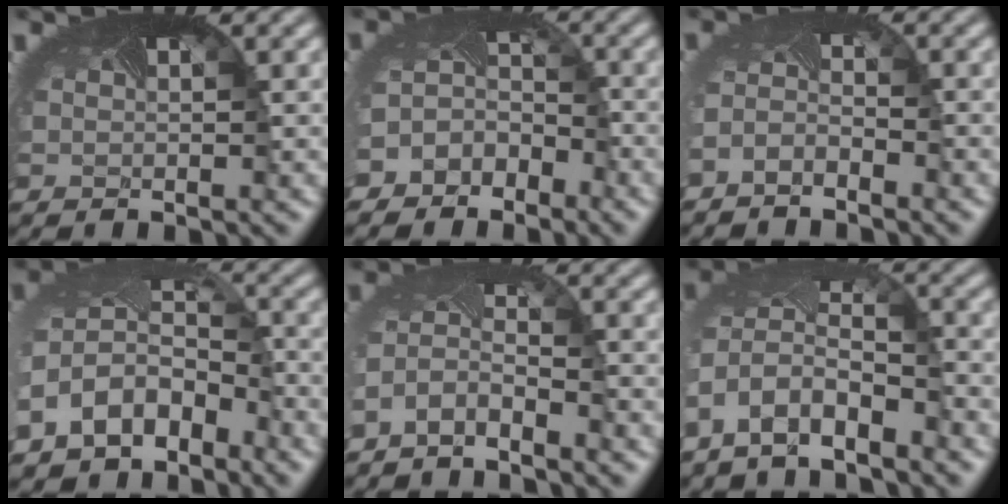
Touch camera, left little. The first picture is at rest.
{"total": 4.7, "force": [-3.6, 2.9, 0.2], "torque": [-0.009, 0.000, -0.054]}
{"total": 2.1, "force": [-2.1, 0.4, -0.2], "torque": [-0.019, -0.012, -0.047]}
{"total": 8.3, "force": [-4.3, 6.0, 3.9], "torque": [-0.107, -0.022, -0.078]}
{"total": 2.8, "force": [-2.6, 0.7, 0.7], "torque": [-0.039, -0.010, -0.059]}
{"total": 5.9, "force": [-3.9, 2.9, 3.3], "torque": [-0.088, -0.019, -0.071]}